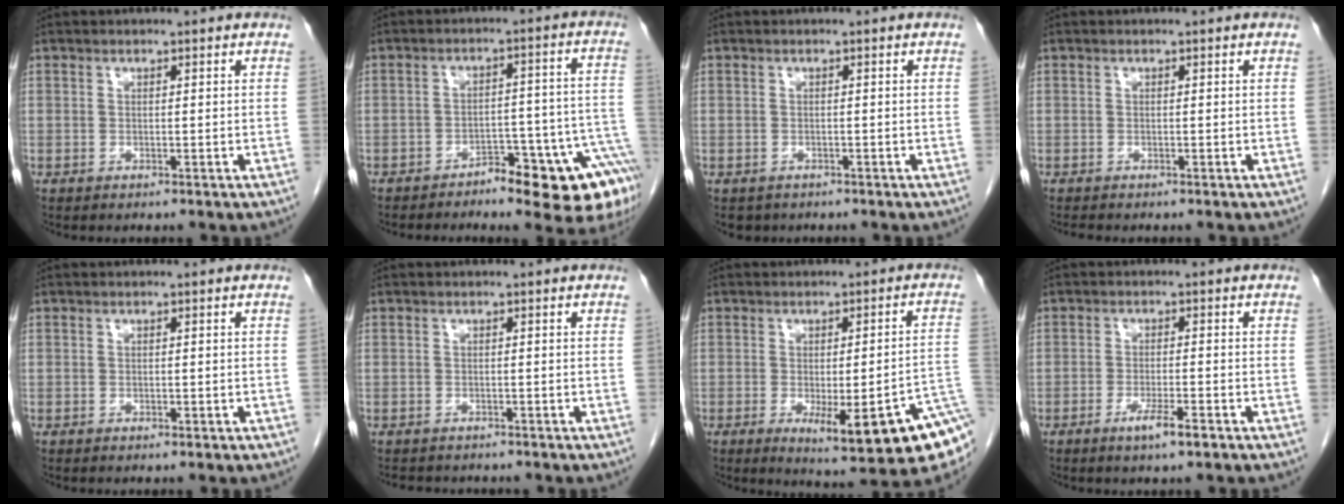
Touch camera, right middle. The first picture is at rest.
{"total": 13.9, "force": [-9.0, 3.6, 9.9], "torque": [-0.047, 0.050, -0.117]}
{"total": 1.8, "force": [-1.4, 1.2, 0.2], "torque": [-0.013, -0.002, -0.017]}
{"total": 0.6, "force": [-0.5, -0.2, 0.1], "torque": [-0.013, -0.006, -0.010]}
{"total": 0.6, "force": [-0.3, 0.3, 0.4], "torque": [-0.008, 0.000, -0.003]}
{"total": 3.7, "force": [-3.3, 1.4, 1.0], "torque": [-0.021, -0.007, -0.041]}
{"total": 15.1, "force": [-6.3, 1.7, 13.5], "torque": [-0.102, -0.002, -0.073]}
{"total": 3.8, "force": [-2.3, 0.2, 3.1], "torque": [-0.057, -0.006, -0.039]}